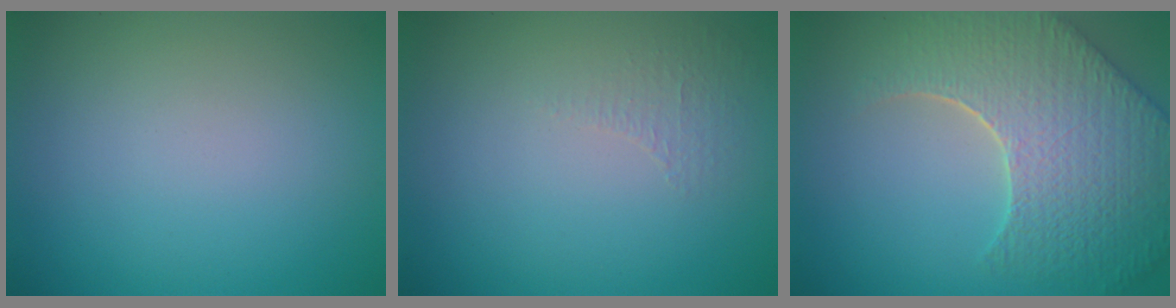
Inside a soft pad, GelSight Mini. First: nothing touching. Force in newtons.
{"total": 0.8, "press": 0.4, "slide": 0.7}
{"total": 9.0, "press": 6.3, "slide": 6.4}